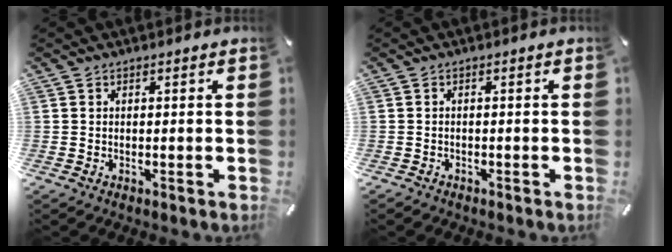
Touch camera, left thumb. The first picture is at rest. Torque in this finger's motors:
{"motor_torque": [-0.14, -0.23, -0.12, 0.10, -0.01]}